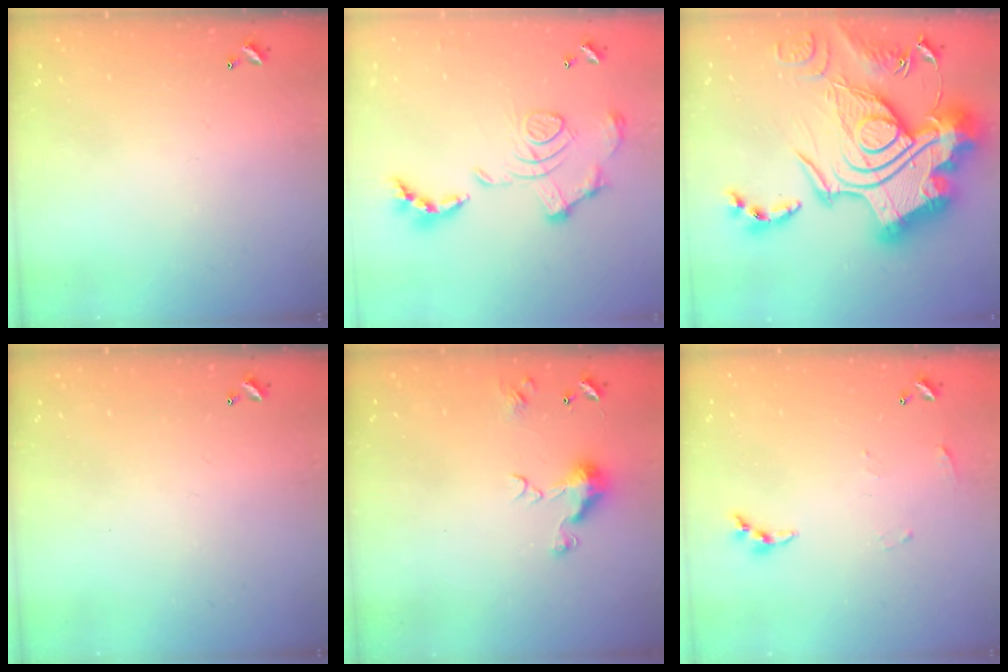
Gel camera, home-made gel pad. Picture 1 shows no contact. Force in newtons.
{"total": 1.7, "press": 1.1, "slide": 1.3}
{"total": 0.7, "press": 0.7, "slide": 0.1}
{"total": 0.0}
{"total": 6.6, "press": 6.5, "slide": 1.0}
{"total": 4.6, "press": 4.6, "slide": 0.4}